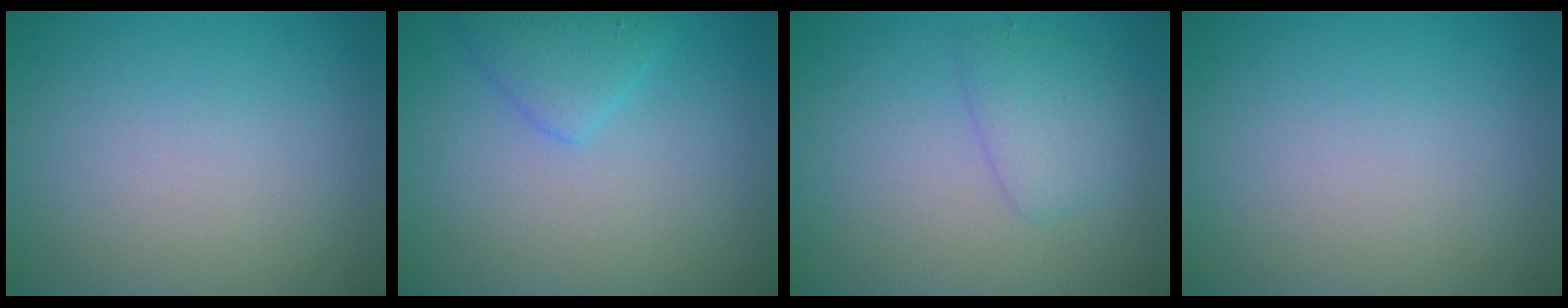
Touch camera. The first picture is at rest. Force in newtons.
{"total": 2.2, "press": 2.2, "slide": 0.2}
{"total": 2.2, "press": 2.2, "slide": 0.2}
{"total": 0.0}